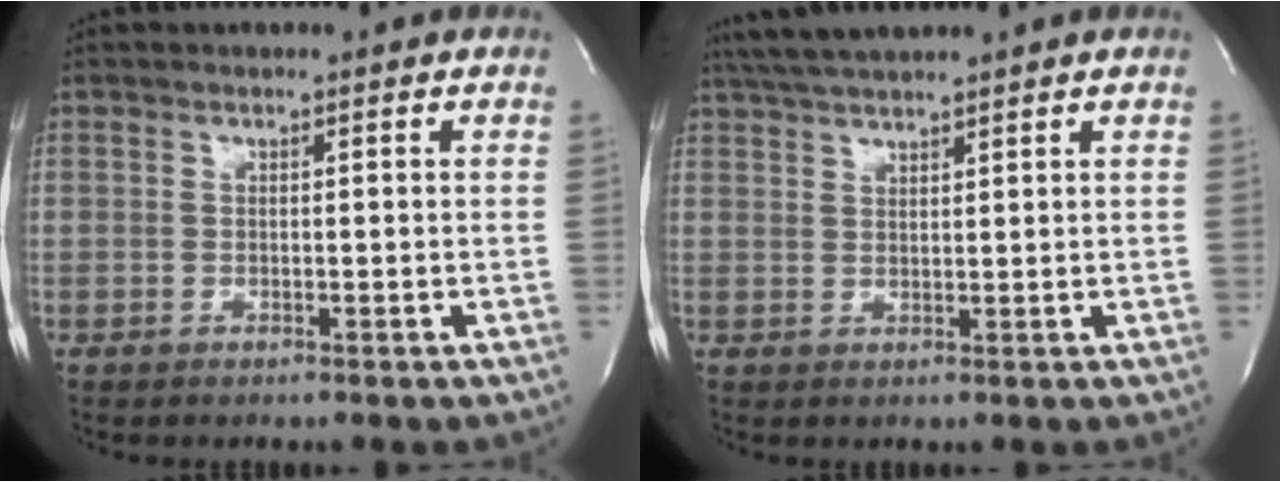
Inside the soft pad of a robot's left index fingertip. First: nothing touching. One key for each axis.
{"total": 5.6, "fx": 5.0, "fy": -0.3, "fz": 2.6, "tx": -0.054, "ty": 0.025, "tz": 0.097}